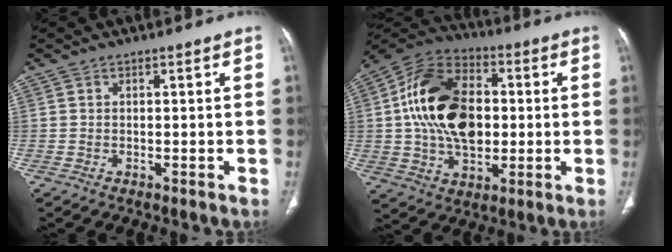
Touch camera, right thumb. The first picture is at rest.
{"total": 20.3, "force": [1.3, 13.3, 15.2], "torque": [-0.254, 0.017, 0.022]}